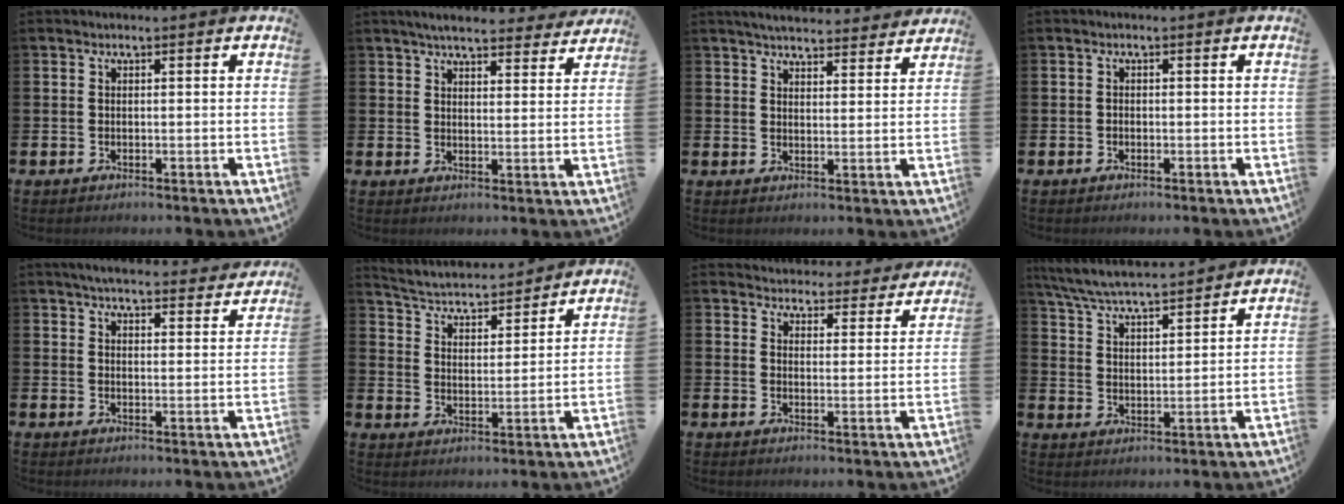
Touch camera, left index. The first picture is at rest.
{"total": 5.0, "force": [4.7, 0.8, 1.5], "torque": [-0.035, -0.023, 0.082]}
{"total": 4.5, "force": [4.4, 0.7, 0.7], "torque": [-0.019, -0.028, 0.077]}
{"total": 0.6, "force": [-0.3, 0.4, 0.1], "torque": [-0.009, 0.005, -0.007]}
{"total": 4.5, "force": [4.4, 0.6, 1.0], "torque": [-0.026, -0.026, 0.076]}
{"total": 4.2, "force": [4.1, 0.9, 0.5], "torque": [-0.036, -0.036, 0.066]}
{"total": 3.7, "force": [3.6, 0.9, -0.2], "torque": [-0.006, -0.034, 0.061]}
{"total": 6.4, "force": [6.2, 0.4, 1.6], "torque": [-0.058, -0.035, 0.110]}